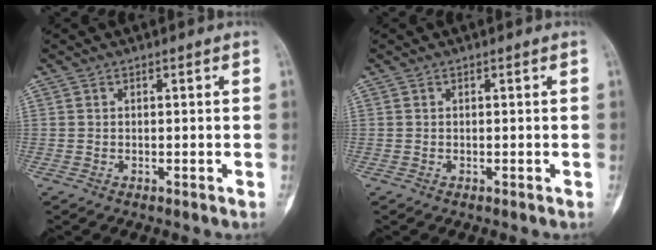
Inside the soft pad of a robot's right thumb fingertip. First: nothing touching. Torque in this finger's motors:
{"motor_torque": [0.28, 0.10, 0.06, -0.06, 0.03]}